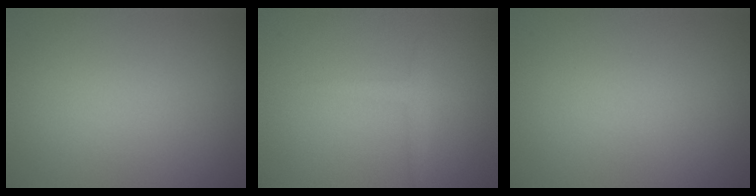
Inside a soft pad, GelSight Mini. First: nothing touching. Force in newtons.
{"total": 1.4, "press": 1.4, "slide": 0.1}
{"total": 0.0}